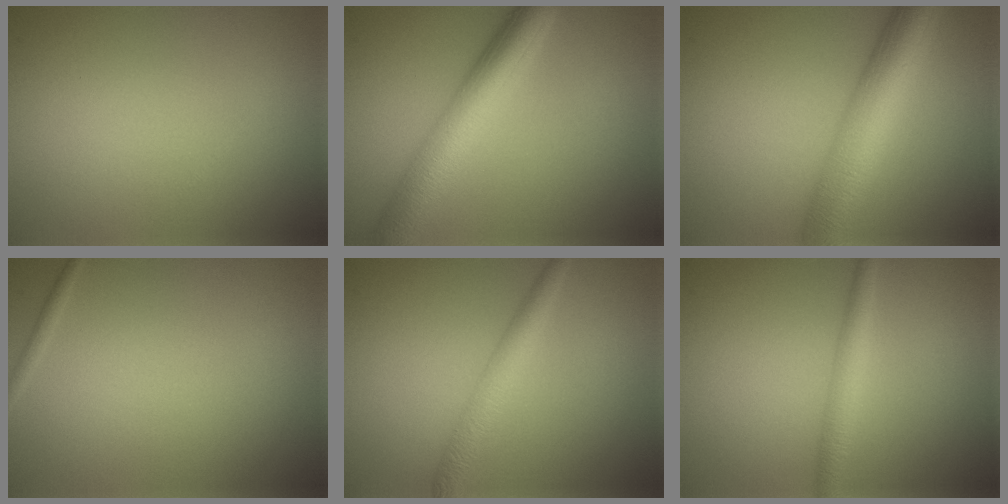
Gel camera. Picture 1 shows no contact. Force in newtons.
{"total": 6.9, "press": 6.9, "slide": 0.2}
{"total": 8.2, "press": 8.2, "slide": 0.3}
{"total": 0.6, "press": 0.6, "slide": 0.1}
{"total": 2.7, "press": 2.7, "slide": 0.1}
{"total": 2.2, "press": 2.2, "slide": 0.1}